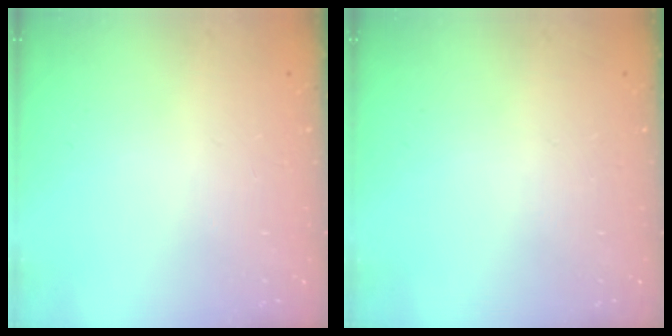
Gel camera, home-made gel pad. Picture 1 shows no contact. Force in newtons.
{"total": 0.0}